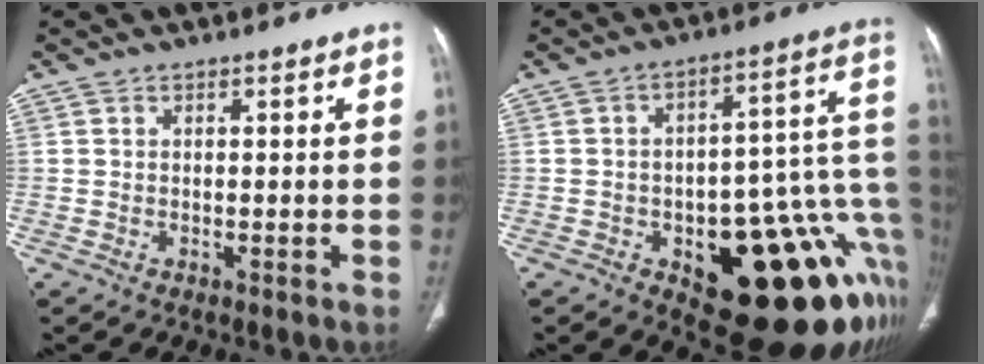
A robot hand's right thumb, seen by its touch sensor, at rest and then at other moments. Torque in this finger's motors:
{"motor_torque": [2.56, 2.31, 1.33, -1.44, 0.12]}